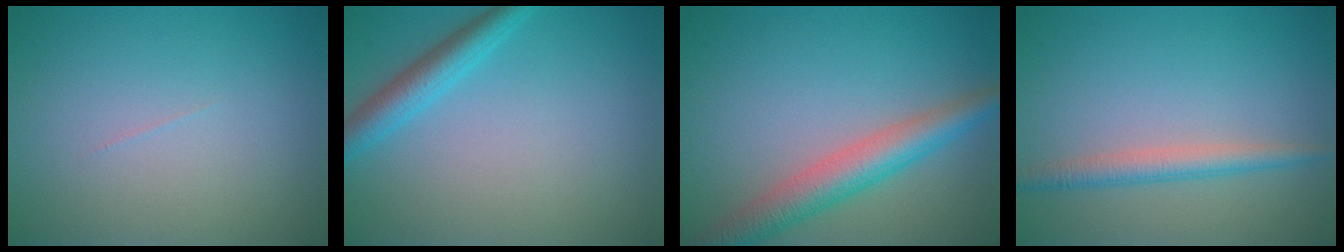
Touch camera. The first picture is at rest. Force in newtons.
{"total": 3.1, "press": 3.1, "slide": 0.2}
{"total": 5.0, "press": 5.0, "slide": 0.3}
{"total": 2.5, "press": 2.5, "slide": 0.0}